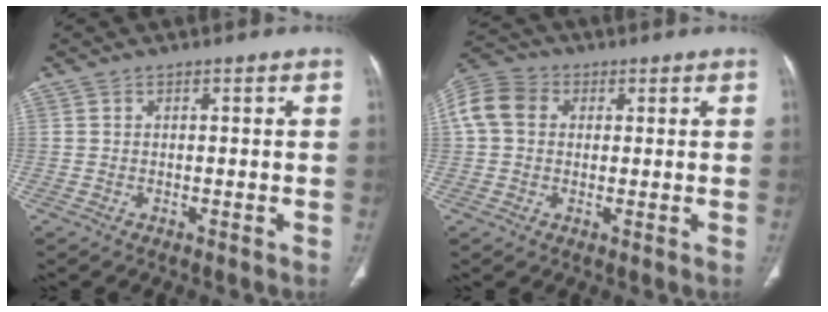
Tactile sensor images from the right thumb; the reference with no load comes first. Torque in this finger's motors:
{"motor_torque": [0.21, 0.22, 0.55, -0.54, 0.22]}